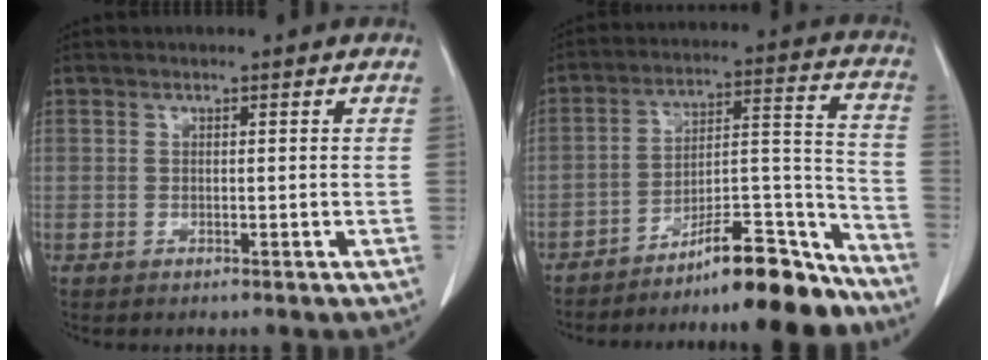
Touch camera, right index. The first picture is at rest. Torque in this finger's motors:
{"motor_torque": [0.81, -0.80, 0.25, 0.08]}